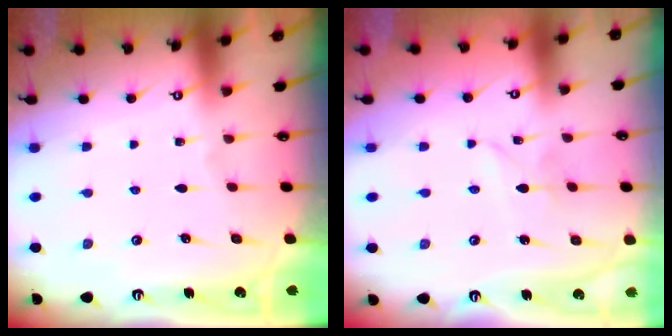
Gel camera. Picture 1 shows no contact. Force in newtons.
{"total": 1.9, "press": 1.9, "slide": 0.2}